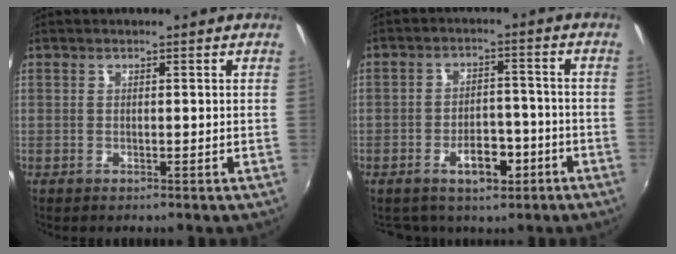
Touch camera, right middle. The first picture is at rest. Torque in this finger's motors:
{"motor_torque": [0.92, -1.08, 0.18, 0.08]}